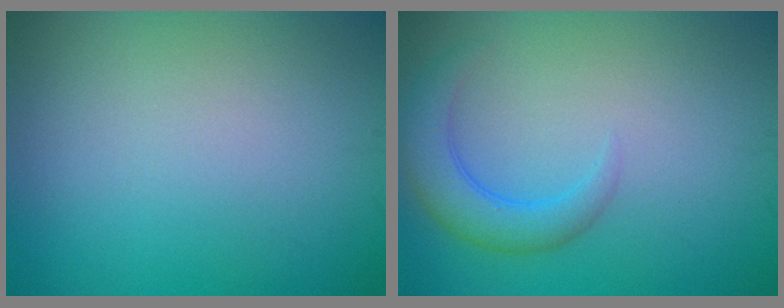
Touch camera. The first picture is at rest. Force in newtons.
{"total": 3.7, "press": 3.7, "slide": 0.3}